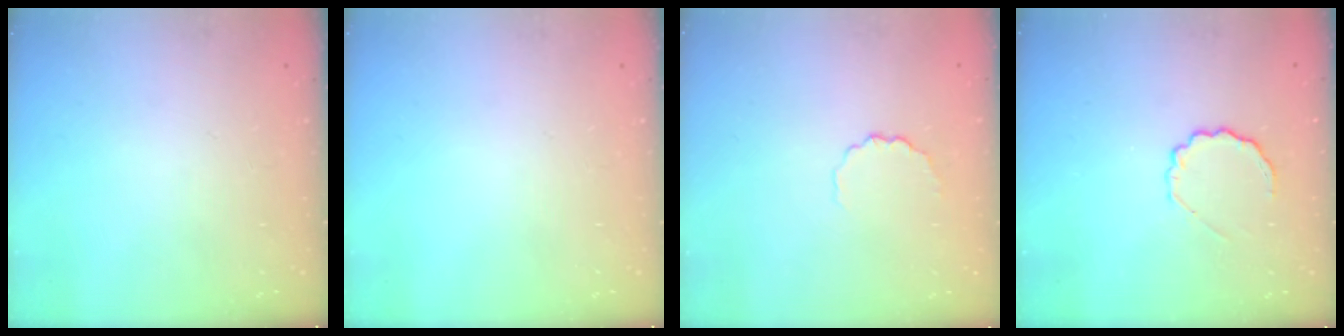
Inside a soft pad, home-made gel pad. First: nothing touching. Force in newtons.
{"total": 0.0}
{"total": 4.2, "press": 3.9, "slide": 1.4}
{"total": 4.4, "press": 4.4, "slide": 0.9}